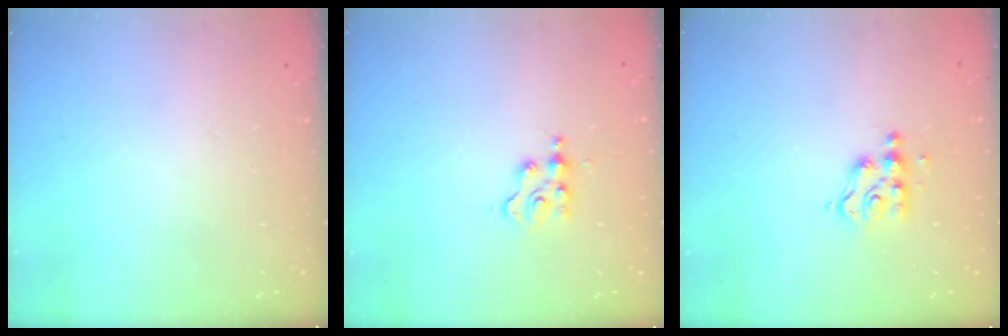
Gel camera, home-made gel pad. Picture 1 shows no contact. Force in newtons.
{"total": 2.1, "press": 2.1, "slide": 0.3}
{"total": 5.8, "press": 5.8, "slide": 0.0}